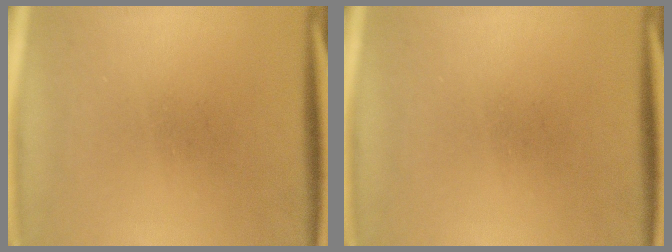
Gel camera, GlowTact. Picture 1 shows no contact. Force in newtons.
{"total": 0.0}